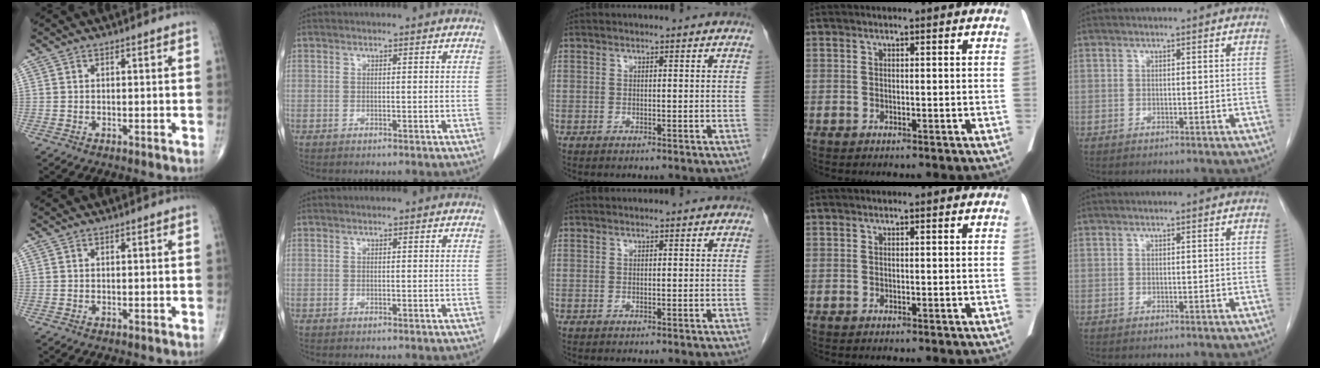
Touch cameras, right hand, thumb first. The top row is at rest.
{}